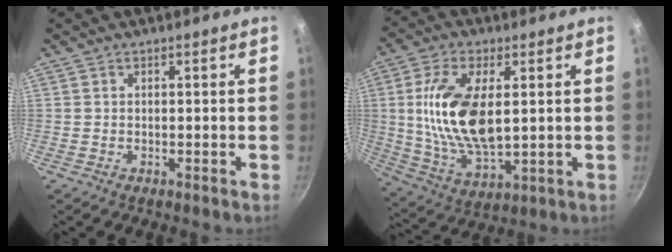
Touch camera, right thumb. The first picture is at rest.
{"total": 16.5, "force": [2.4, 8.1, 14.2], "torque": [-0.267, -0.011, 0.052]}